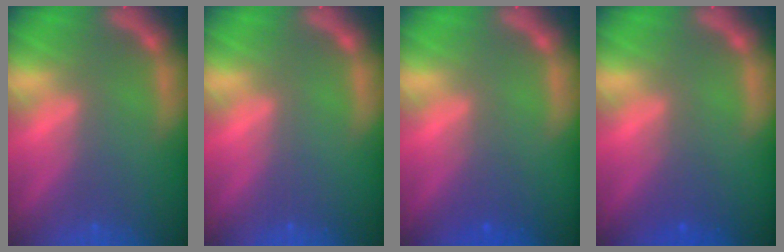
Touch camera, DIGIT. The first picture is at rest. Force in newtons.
{"total": 0.0}
{"total": 1.9}
{"total": 1.9}